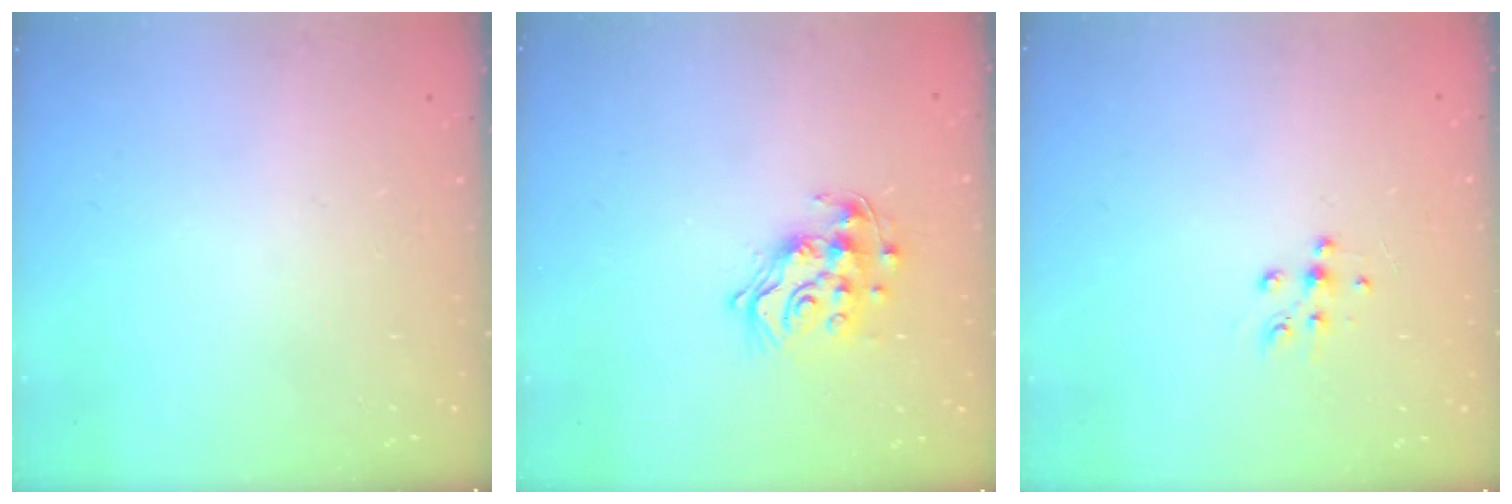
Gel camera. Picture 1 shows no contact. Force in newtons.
{"total": 14.1, "press": 14.0, "slide": 1.0}
{"total": 7.5, "press": 7.4, "slide": 1.0}